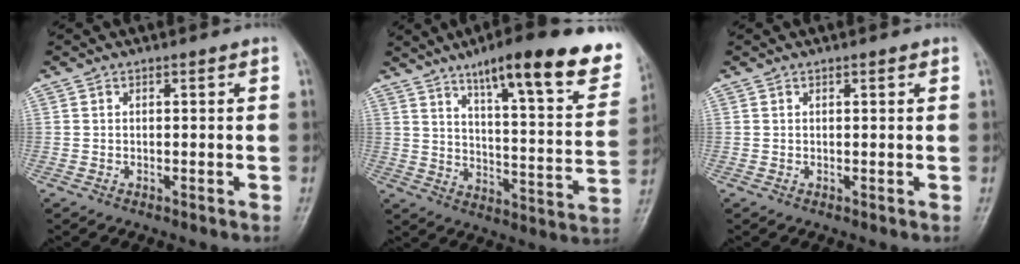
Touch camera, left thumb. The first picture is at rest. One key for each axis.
{"total": 24.1, "fx": 15.7, "fy": 5.2, "fz": 17.5, "tx": -0.215, "ty": -0.051, "tz": 0.222}
{"total": 0.7, "fx": 0.4, "fy": 0.2, "fz": 0.5, "tx": -0.009, "ty": 0.000, "tz": 0.005}